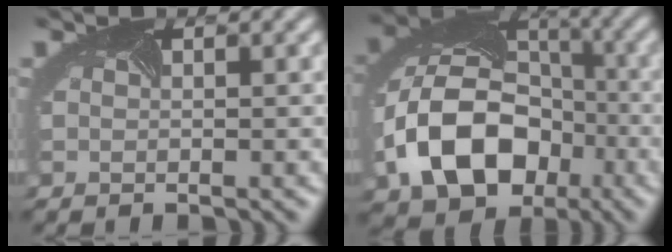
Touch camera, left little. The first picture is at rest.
{"total": 12.5, "force": [-4.0, 8.9, 7.8], "torque": [-0.166, -0.028, -0.068]}